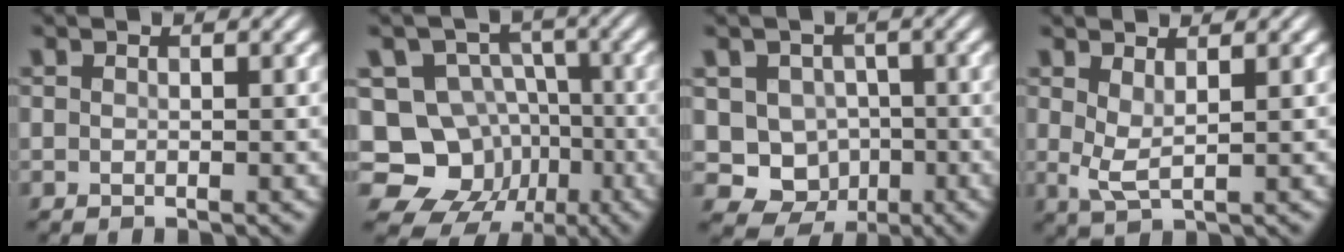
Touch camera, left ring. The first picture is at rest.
{"total": 10.3, "force": [-3.1, 8.9, 4.0], "torque": [-0.048, -0.001, -0.075]}
{"total": 6.4, "force": [-0.7, 5.8, 2.5], "torque": [-0.025, -0.003, -0.027]}
{"total": 2.2, "force": [1.0, 0.6, 1.9], "torque": [-0.043, -0.007, 0.020]}